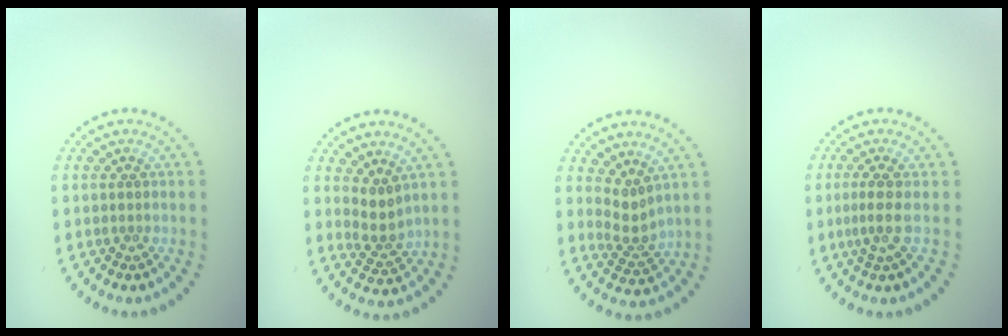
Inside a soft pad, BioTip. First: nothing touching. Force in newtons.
{"total": 2.2, "press": 1.7, "slide": 1.4}
{"total": 2.2, "press": 1.5, "slide": 1.6}
{"total": 2.1, "press": 1.4, "slide": 1.6}